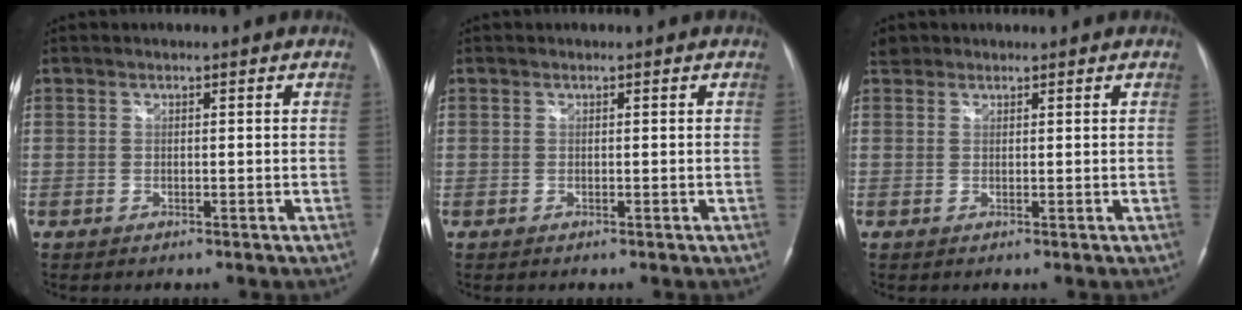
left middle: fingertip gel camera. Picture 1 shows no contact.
{"total": 0.0}
{"total": 2.1, "force": [1.7, 1.3, 0.1], "torque": [-0.002, 0.016, 0.028]}